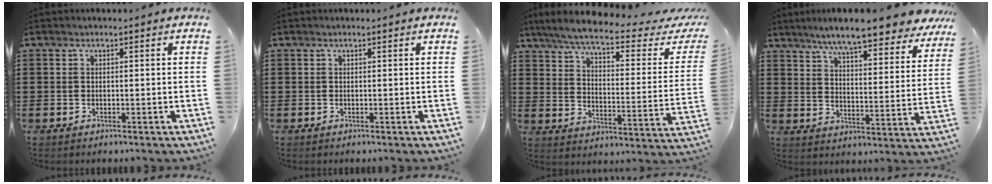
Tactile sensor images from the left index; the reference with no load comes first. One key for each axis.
{"total": 0.0}
{"total": 6.3, "fx": 5.0, "fy": 0.2, "fz": 3.7, "tx": -0.096, "ty": -0.031, "tz": 0.083}
{"total": 8.2, "fx": 7.3, "fy": 0.1, "fz": 3.7, "tx": -0.094, "ty": -0.043, "tz": 0.123}